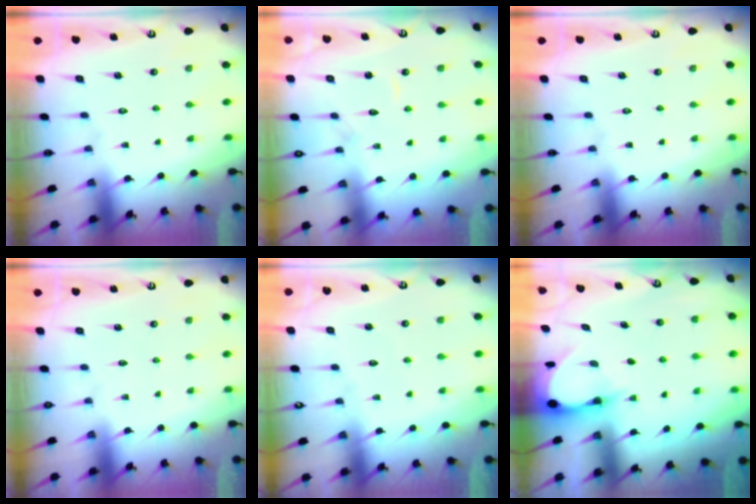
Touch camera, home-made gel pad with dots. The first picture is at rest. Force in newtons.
{"total": 6.1, "press": 6.0, "slide": 0.7}
{"total": 0.0}
{"total": 0.0}
{"total": 2.4, "press": 2.4, "slide": 0.2}
{"total": 3.3, "press": 3.3, "slide": 0.4}